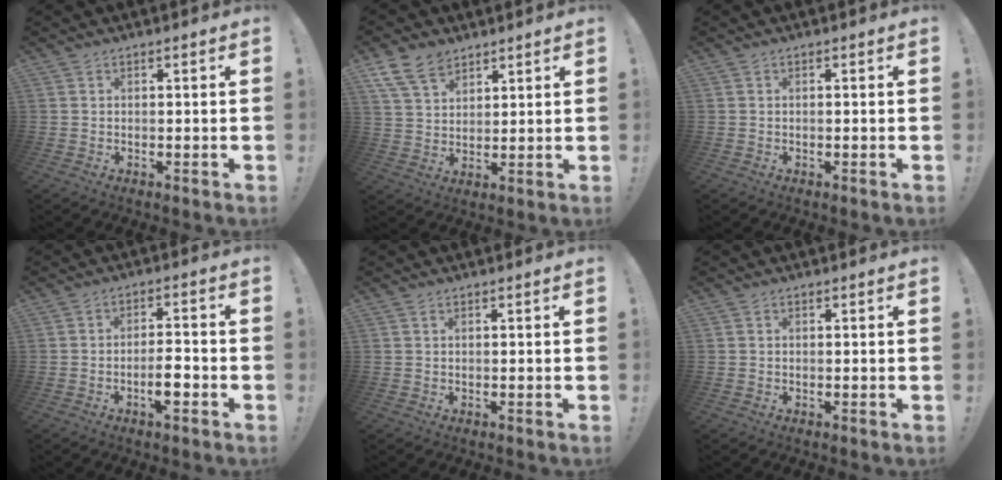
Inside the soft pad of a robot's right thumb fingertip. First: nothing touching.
{"total": 10.0, "force": [6.9, 5.9, 4.2], "torque": [-0.087, -0.026, 0.138]}
{"total": 0.0}
{"total": 6.0, "force": [-2.4, 1.8, 5.2], "torque": [-0.081, 0.009, -0.042]}
{"total": 0.0}
{"total": 0.0}